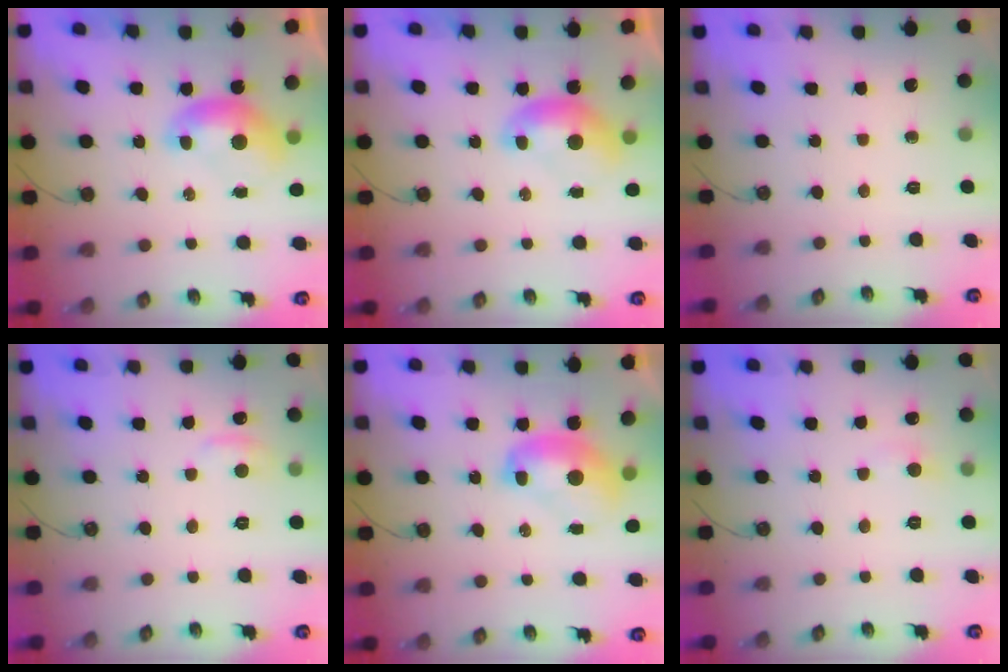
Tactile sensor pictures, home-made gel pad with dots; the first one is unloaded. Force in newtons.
{"total": 0.0}
{"total": 0.0}
{"total": 0.9, "press": 0.0, "slide": 0.9}
{"total": 2.4, "press": 2.4, "slide": 0.3}
{"total": 0.8, "press": 0.4, "slide": 0.6}